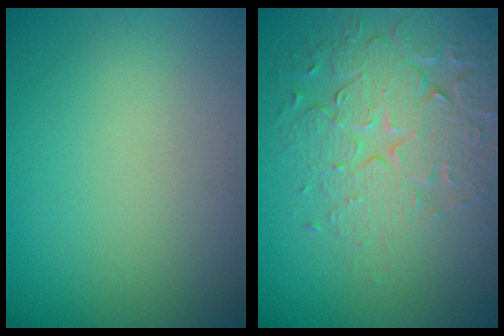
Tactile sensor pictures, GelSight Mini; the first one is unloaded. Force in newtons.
{"total": 5.0, "press": 4.4, "slide": 2.5}